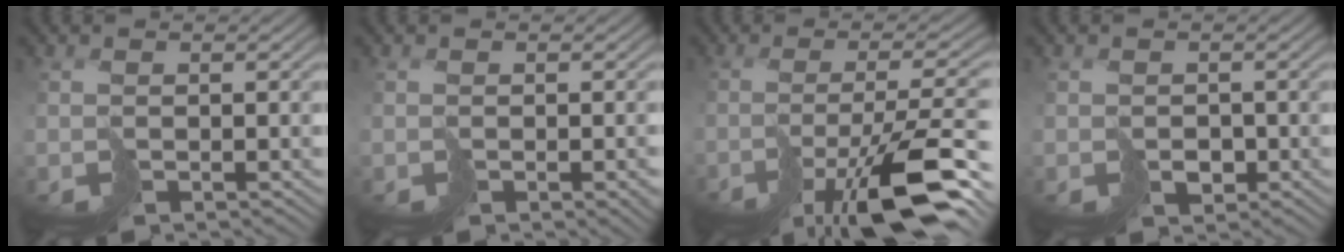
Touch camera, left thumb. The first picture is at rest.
{"total": 2.3, "force": [-1.1, 0.7, 1.8], "torque": [-0.028, -0.001, -0.013]}
{"total": 14.3, "force": [-8.1, 3.8, 11.2], "torque": [-0.191, -0.015, -0.130]}
{"total": 1.6, "force": [-0.4, 1.4, 0.7], "torque": [-0.008, -0.006, -0.007]}